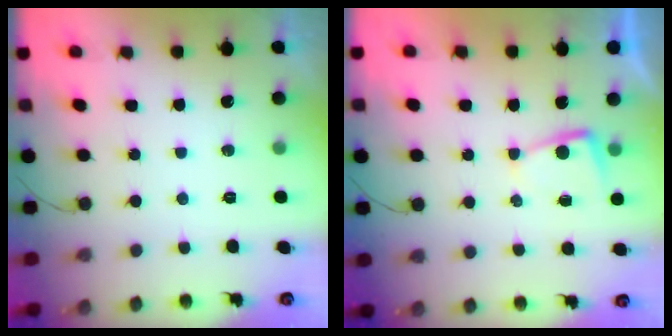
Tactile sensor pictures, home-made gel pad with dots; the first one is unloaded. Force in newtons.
{"total": 2.4, "press": 2.3, "slide": 0.4}